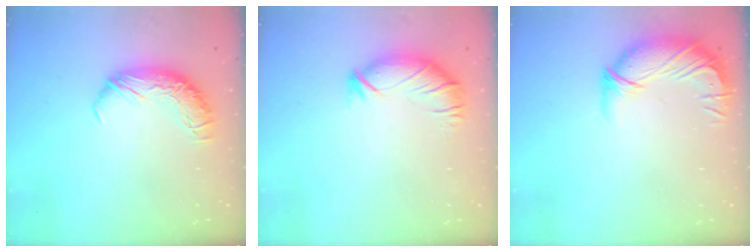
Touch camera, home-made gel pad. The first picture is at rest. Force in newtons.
{"total": 2.9, "press": 2.3, "slide": 1.7}
{"total": 2.9, "press": 0.1, "slide": 2.9}